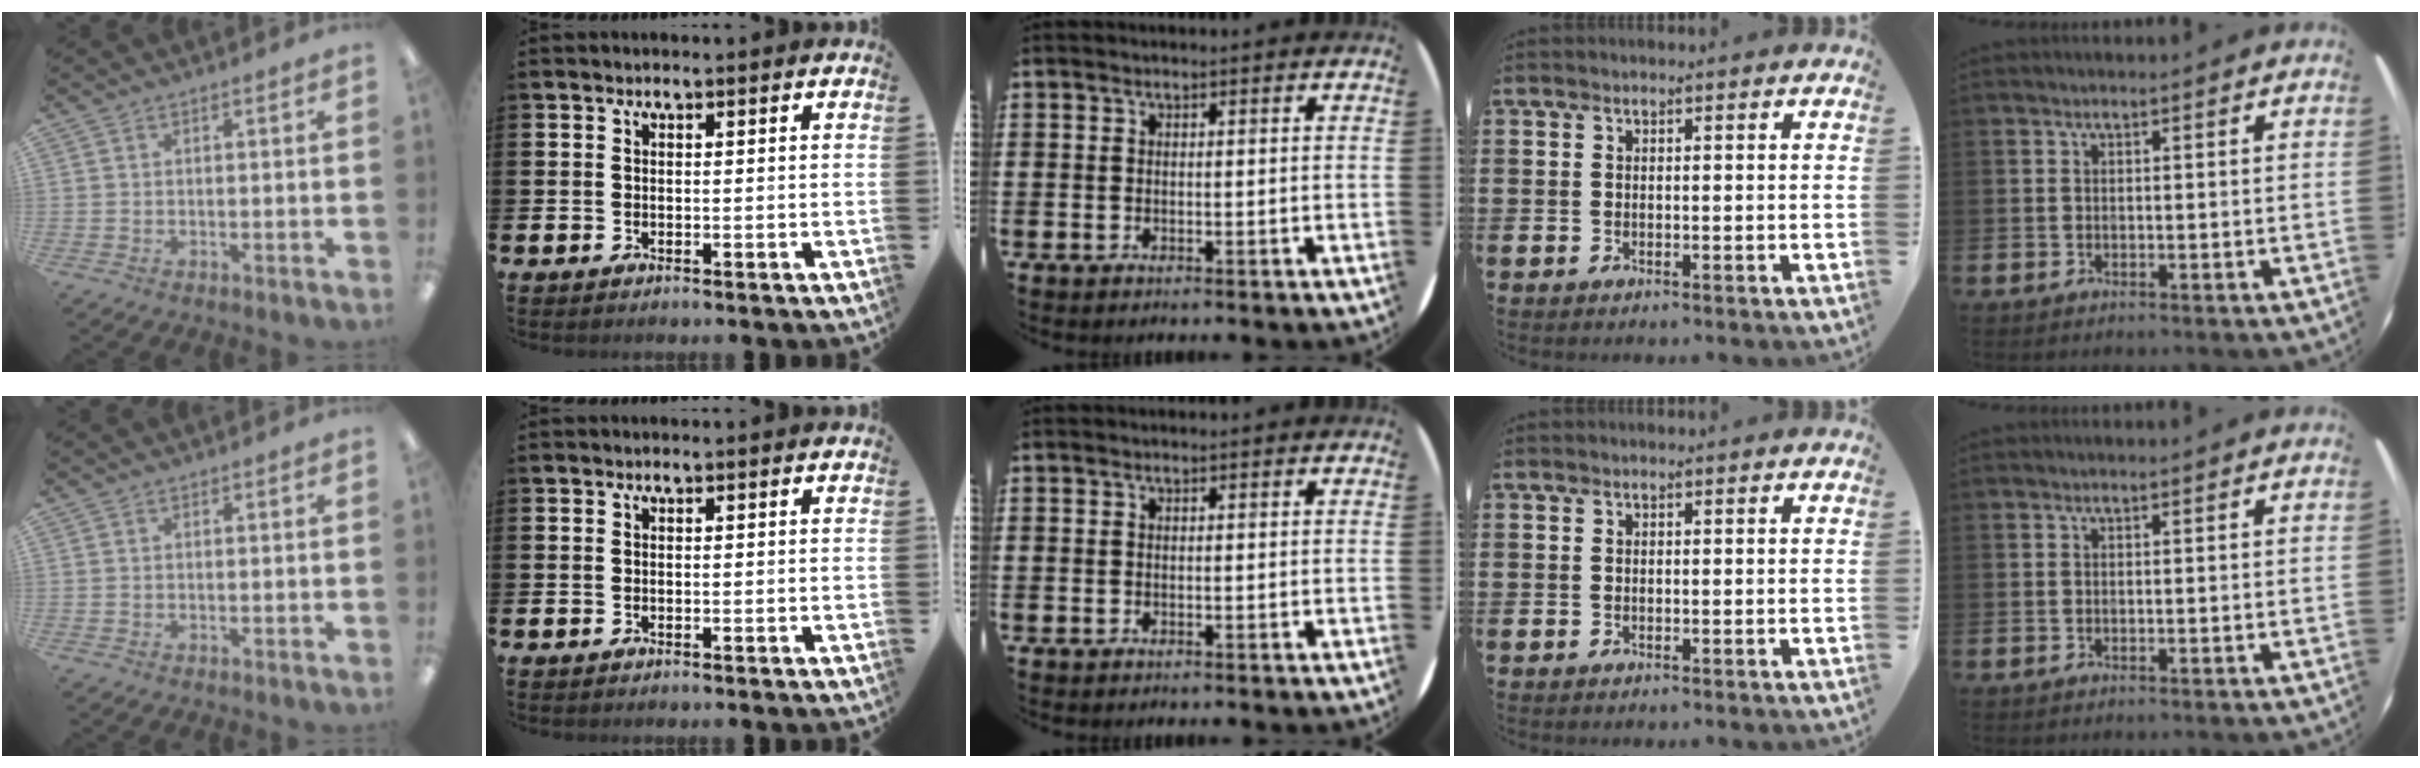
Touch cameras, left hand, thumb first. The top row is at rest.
{}